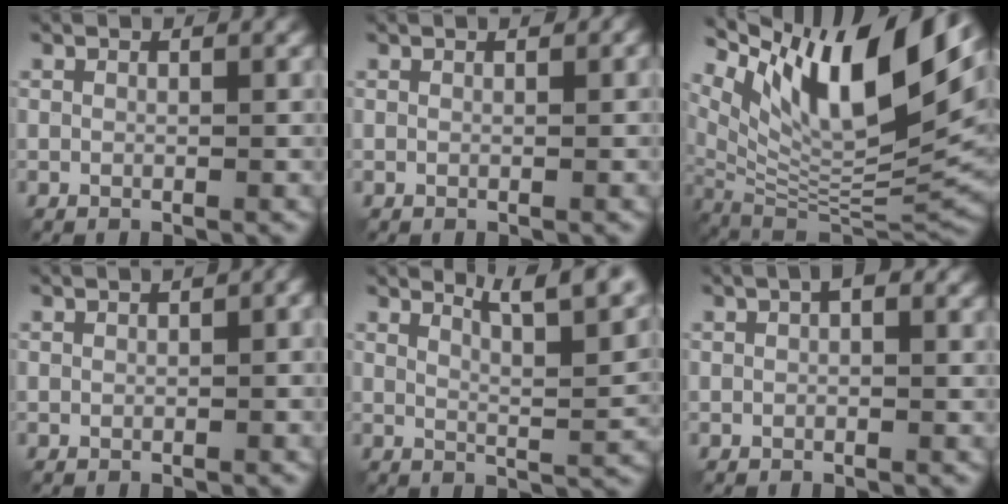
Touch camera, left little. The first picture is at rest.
{"total": 1.2, "force": [0.6, 0.6, 0.8], "torque": [-0.004, 0.001, 0.006]}
{"total": 15.1, "force": [6.3, 5.8, 12.5], "torque": [-0.227, 0.012, 0.118]}
{"total": 3.8, "force": [0.9, 1.8, 3.2], "torque": [-0.032, 0.014, 0.015]}
{"total": 8.4, "force": [6.2, 2.0, 5.3], "torque": [-0.061, 0.014, 0.067]}
{"total": 2.4, "force": [0.4, 1.3, 2.0], "torque": [-0.021, 0.006, 0.006]}